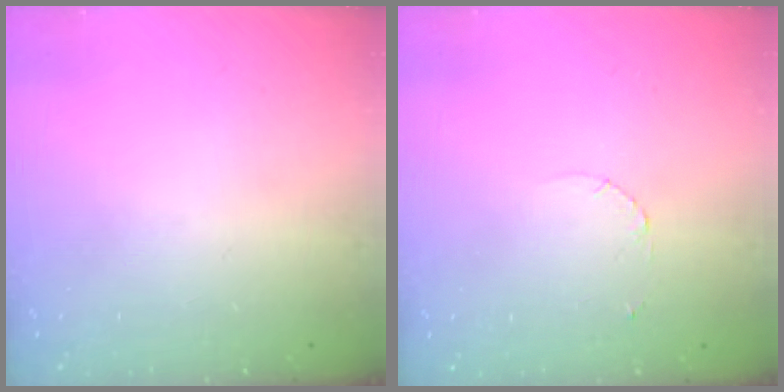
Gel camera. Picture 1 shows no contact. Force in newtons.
{"total": 1.6, "press": 1.6, "slide": 0.2}